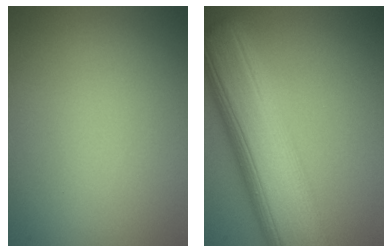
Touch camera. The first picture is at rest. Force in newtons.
{"total": 12.0, "press": 12.0, "slide": 0.2}